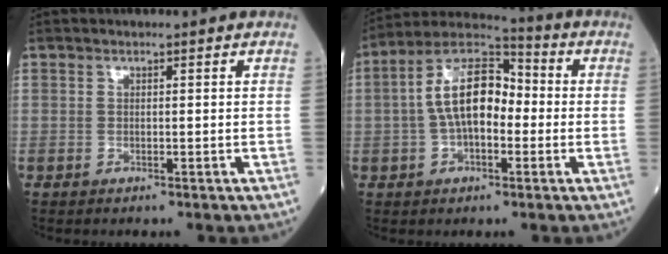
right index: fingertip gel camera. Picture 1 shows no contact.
{"total": 11.7, "force": [-0.2, 5.6, 10.3], "torque": [-0.204, 0.037, -0.009]}